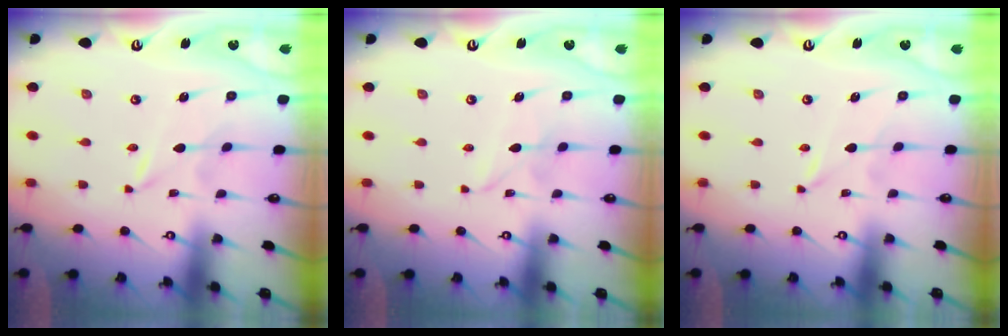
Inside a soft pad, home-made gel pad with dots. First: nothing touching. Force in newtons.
{"total": 2.9, "press": 2.9, "slide": 0.3}
{"total": 0.0}